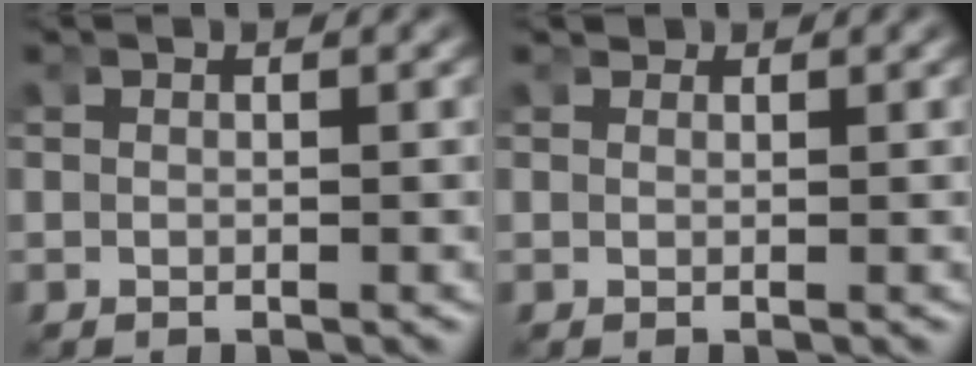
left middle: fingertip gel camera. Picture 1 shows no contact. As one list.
[{"total": 0.7, "force": [0.7, 0.0, 0.1], "torque": [0.003, -0.002, 0.016]}]